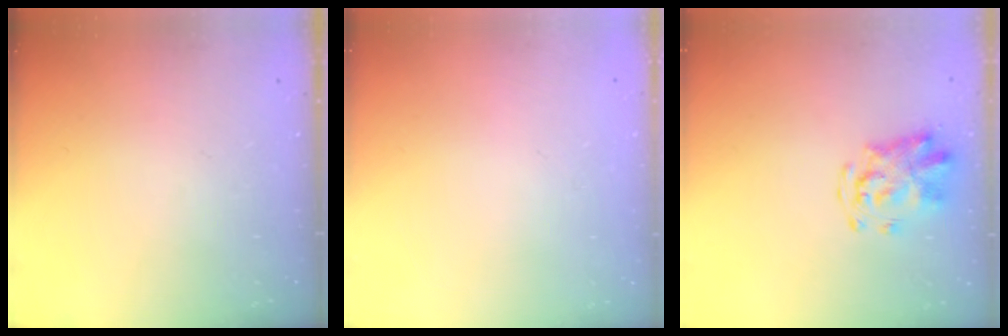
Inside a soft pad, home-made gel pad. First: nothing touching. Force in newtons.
{"total": 1.8, "press": 1.8, "slide": 0.2}
{"total": 5.0, "press": 4.9, "slide": 0.8}